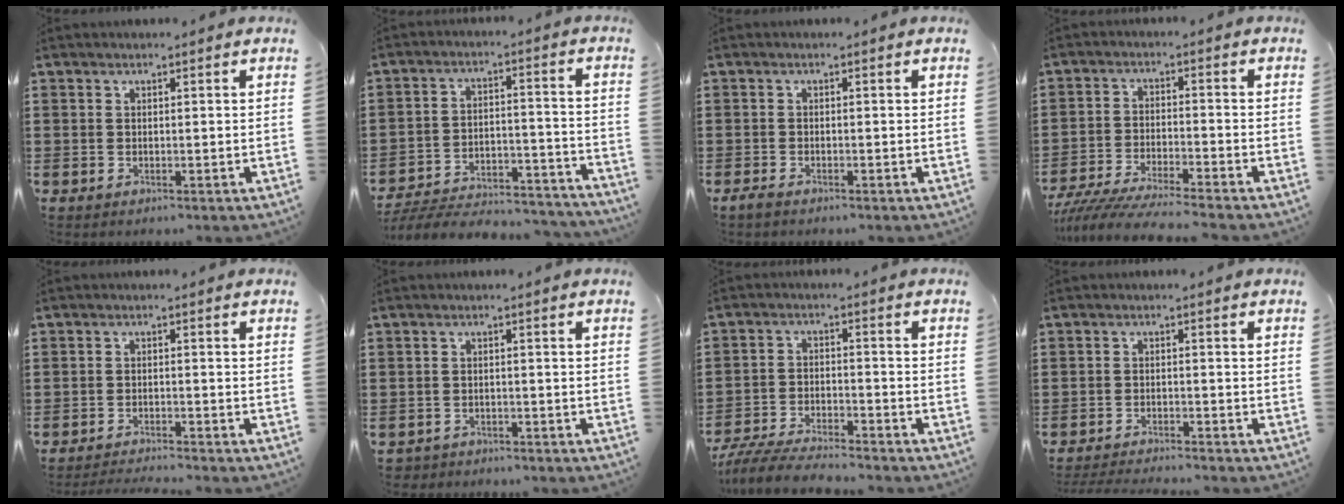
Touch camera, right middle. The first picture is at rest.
{"total": 5.5, "force": [-5.3, 0.9, 1.5], "torque": [-0.037, 0.002, -0.109]}
{"total": 1.0, "force": [-0.8, 0.3, 0.4], "torque": [-0.019, -0.006, -0.019]}
{"total": 6.0, "force": [-5.7, -0.1, 1.8], "torque": [-0.046, -0.015, -0.115]}
{"total": 2.2, "force": [-2.2, -0.1, 0.3], "torque": [-0.009, -0.001, -0.045]}
{"total": 1.7, "force": [-1.6, 0.4, -0.2], "torque": [-0.003, 0.000, -0.038]}
{"total": 6.1, "force": [-5.8, 0.6, 1.8], "torque": [-0.046, -0.003, -0.116]}
{"total": 2.7, "force": [-2.7, -0.1, 0.3], "torque": [-0.007, -0.002, -0.056]}